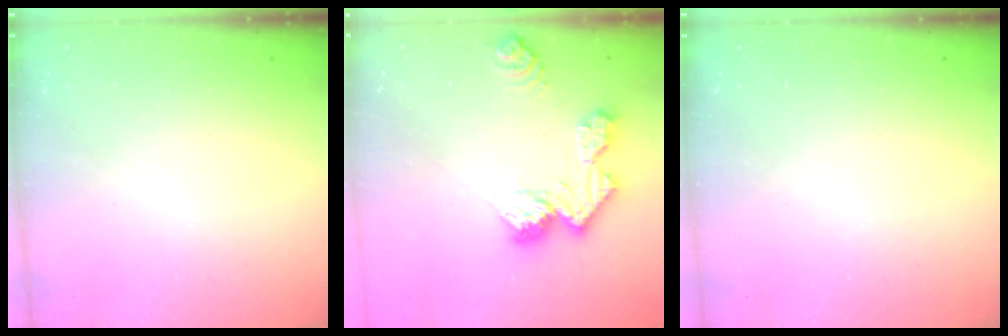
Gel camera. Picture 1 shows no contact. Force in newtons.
{"total": 12.0, "press": 12.0, "slide": 1.0}
{"total": 0.0}